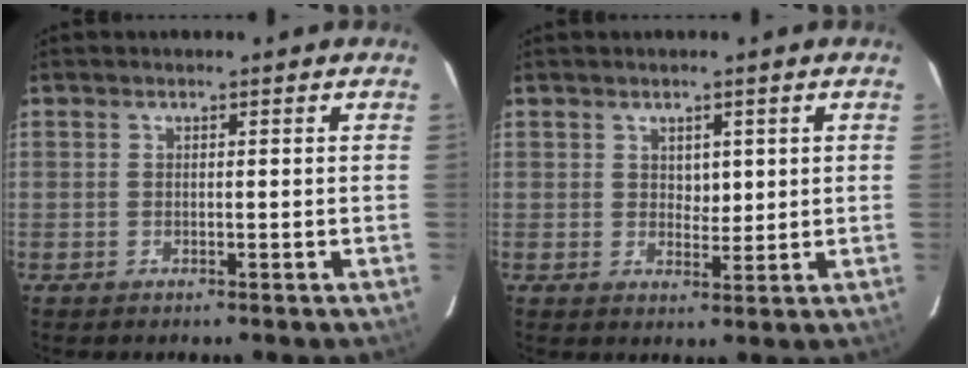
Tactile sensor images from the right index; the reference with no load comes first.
{"total": 2.8, "force": [0.9, 1.7, 1.9], "torque": [-0.026, 0.000, 0.017]}